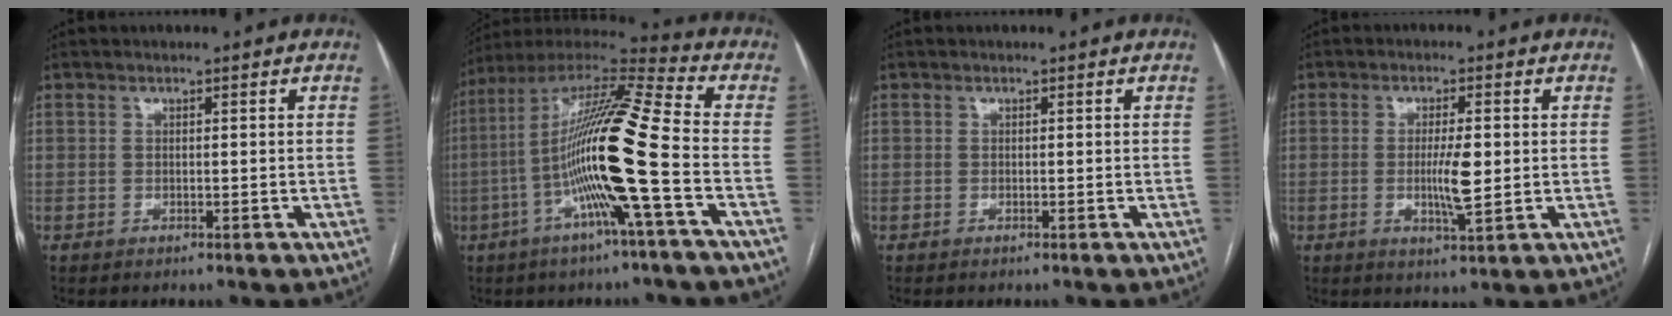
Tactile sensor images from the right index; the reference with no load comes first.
{"total": 18.4, "force": [-4.2, -0.5, 17.9], "torque": [-0.338, 0.004, -0.093]}
{"total": 0.0}
{"total": 5.4, "force": [-0.3, 0.7, 5.4], "torque": [-0.099, -0.008, -0.005]}